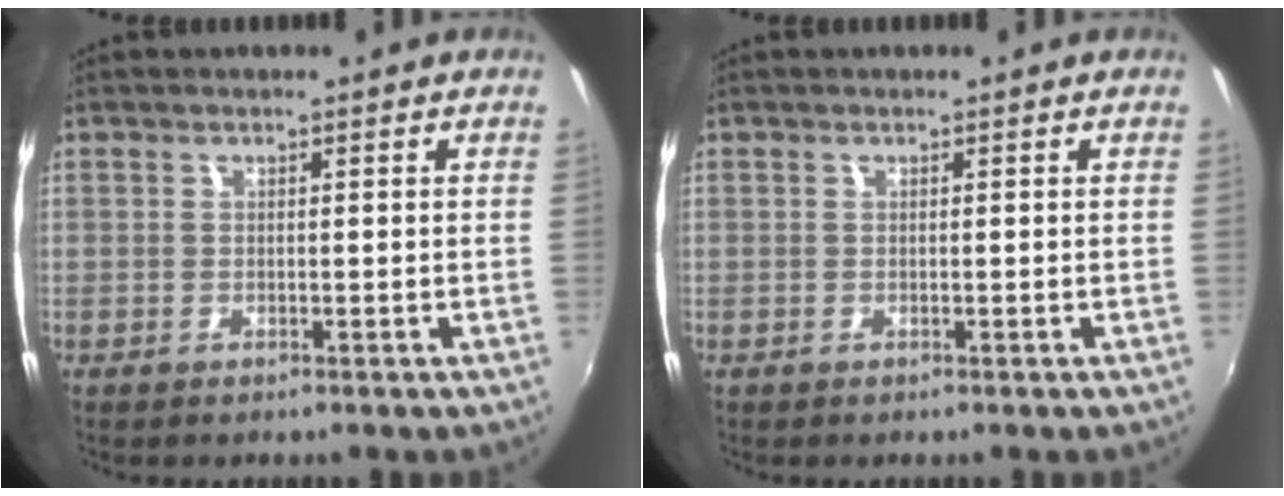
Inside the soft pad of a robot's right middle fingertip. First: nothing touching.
{"total": 0.0}